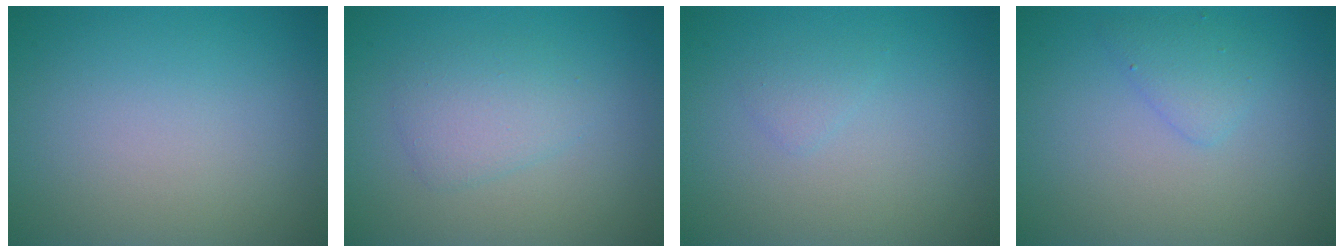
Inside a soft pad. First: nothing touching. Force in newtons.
{"total": 2.4, "press": 2.4, "slide": 0.0}
{"total": 0.8, "press": 0.8, "slide": 0.1}
{"total": 1.7, "press": 1.6, "slide": 0.1}